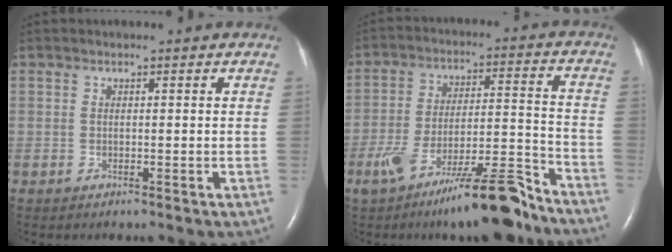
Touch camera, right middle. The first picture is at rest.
{"total": 15.0, "force": [-11.2, 1.8, 9.9], "torque": [-0.157, 0.010, -0.180]}